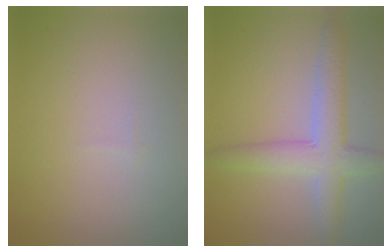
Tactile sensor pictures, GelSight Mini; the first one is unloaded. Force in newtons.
{"total": 4.5, "press": 4.5, "slide": 0.1}